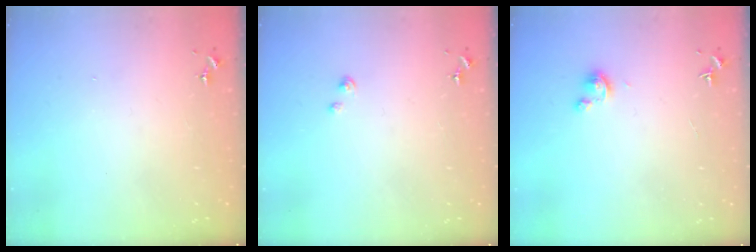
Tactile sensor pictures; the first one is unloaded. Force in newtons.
{"total": 2.3, "press": 2.3, "slide": 0.3}
{"total": 2.8, "press": 2.8, "slide": 0.3}